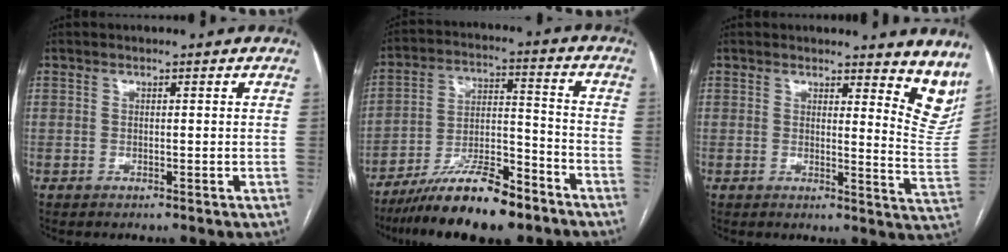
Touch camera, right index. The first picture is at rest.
{"total": 14.4, "force": [-11.0, 3.2, 8.8], "torque": [-0.151, 0.005, -0.189]}
{"total": 10.4, "force": [9.4, 2.3, 3.8], "torque": [-0.008, -0.062, 0.075]}